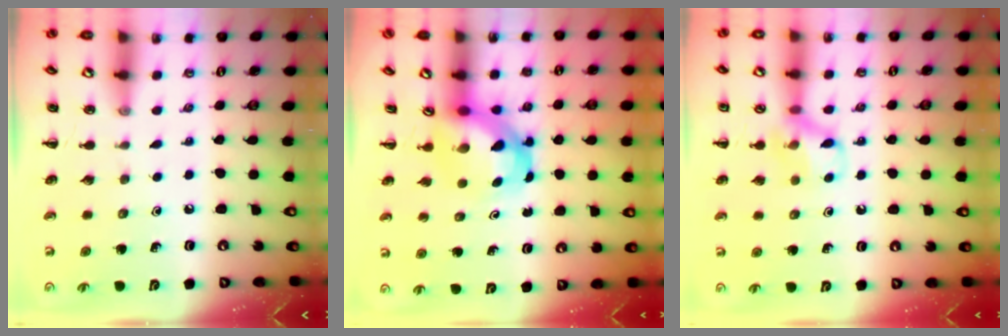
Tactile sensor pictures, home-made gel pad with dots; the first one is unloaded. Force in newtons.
{"total": 4.6, "press": 4.4, "slide": 1.3}
{"total": 10.5, "press": 10.4, "slide": 1.5}